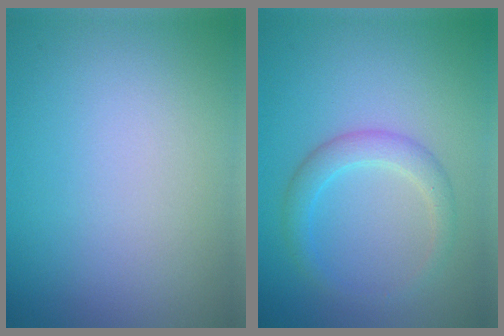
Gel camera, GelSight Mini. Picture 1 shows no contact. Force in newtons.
{"total": 2.6, "press": 2.6, "slide": 0.1}